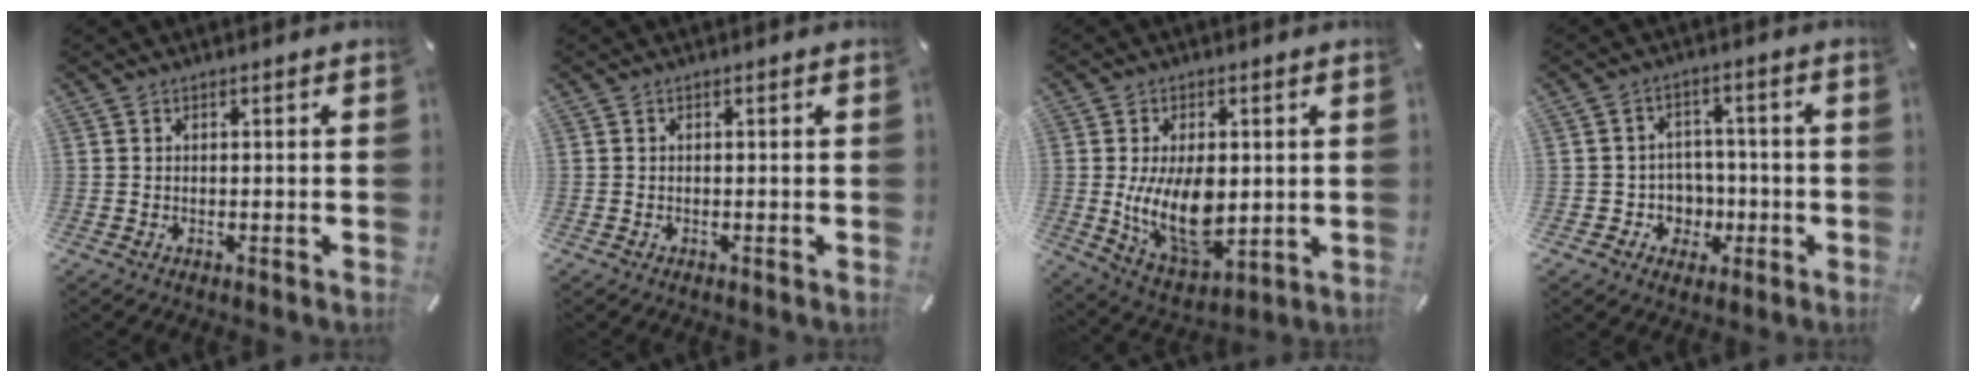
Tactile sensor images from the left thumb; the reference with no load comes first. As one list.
[{"total": 0.0}, {"total": 14.3, "force": [0.2, 8.5, 11.5], "torque": [-0.217, -0.022, 0.006]}, {"total": 6.7, "force": [-1.1, 6.5, 1.0], "torque": [-0.013, 0.004, -0.013]}]